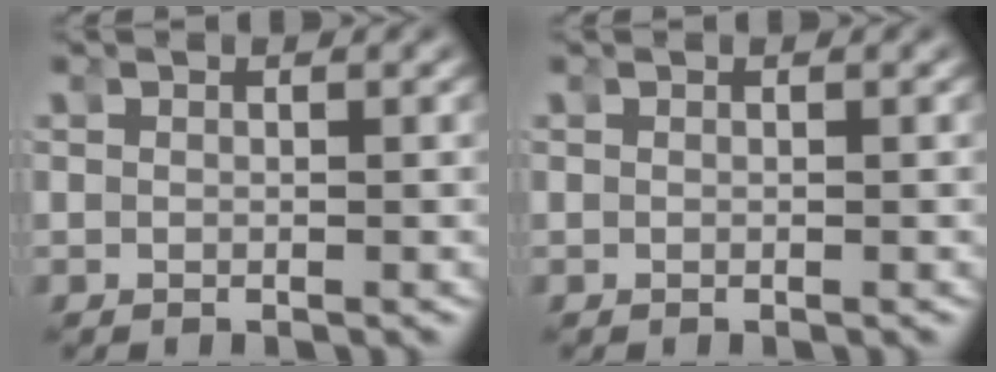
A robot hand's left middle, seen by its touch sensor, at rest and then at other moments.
{"total": 0.0}